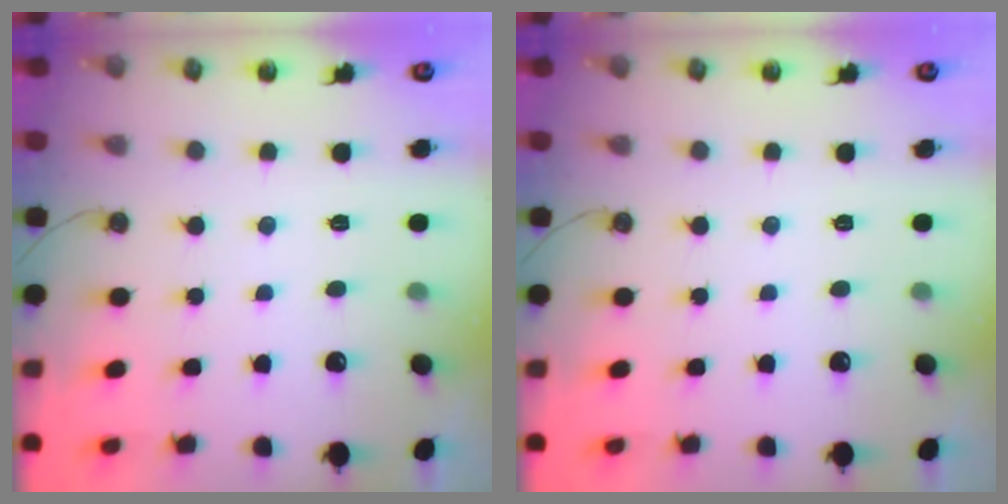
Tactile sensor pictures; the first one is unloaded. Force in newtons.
{"total": 0.0}